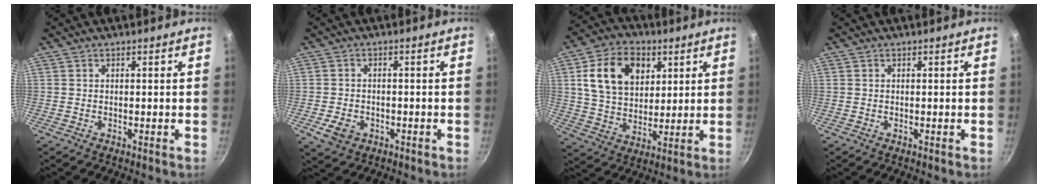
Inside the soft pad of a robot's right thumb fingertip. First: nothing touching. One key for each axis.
{"total": 4.8, "fx": -1.8, "fy": 3.6, "fz": 2.6, "tx": -0.043, "ty": 0.011, "tz": -0.025}
{"total": 15.6, "fx": 5.1, "fy": 11.2, "fz": 9.6, "tx": -0.142, "ty": -0.006, "tz": 0.086}
{"total": 0.0}